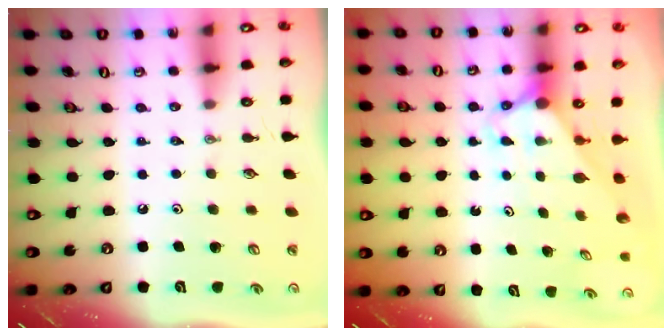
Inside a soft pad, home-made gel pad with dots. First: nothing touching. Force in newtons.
{"total": 2.7, "press": 2.7, "slide": 0.0}